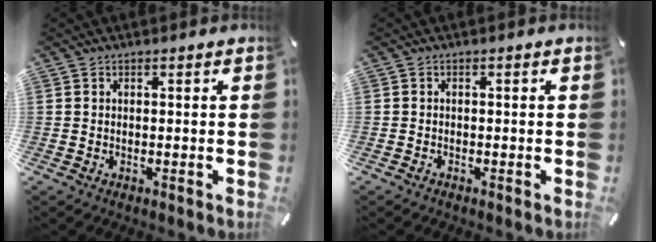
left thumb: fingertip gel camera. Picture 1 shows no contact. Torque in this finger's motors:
{"motor_torque": [0.09, 0.03, -0.04, -0.09, 0.02]}